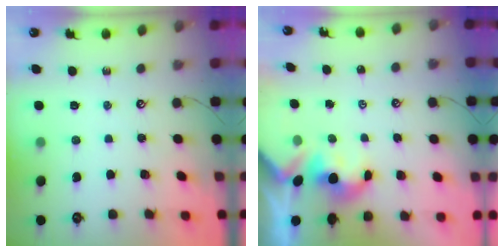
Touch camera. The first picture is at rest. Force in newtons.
{"total": 1.8, "press": 1.7, "slide": 0.4}